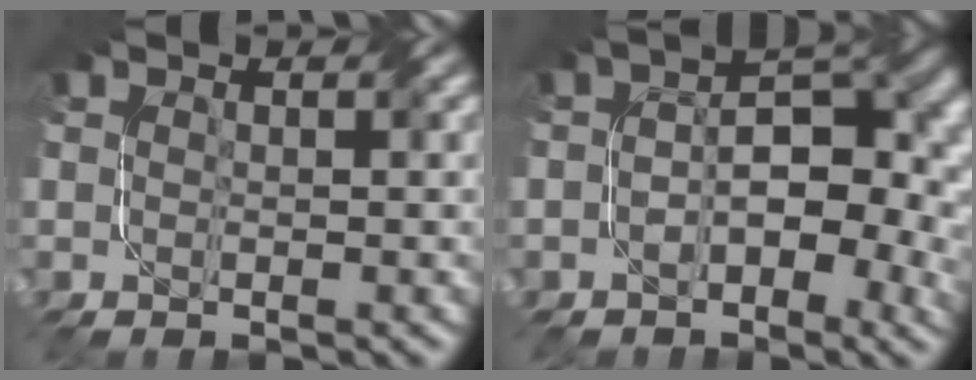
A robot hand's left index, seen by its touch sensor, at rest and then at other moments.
{"total": 7.7, "force": [-1.2, 4.1, 6.3], "torque": [-0.081, 0.011, -0.026]}